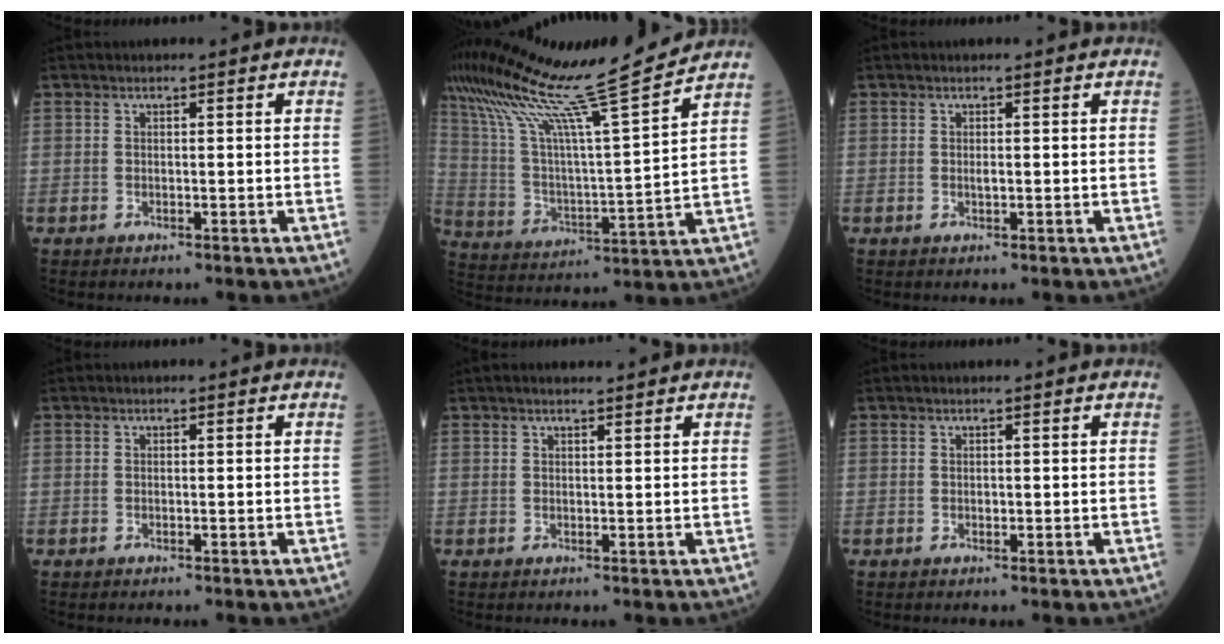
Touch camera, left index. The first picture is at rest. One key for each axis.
{"total": 20.1, "fx": 17.0, "fy": -1.9, "fz": 10.5, "tx": -0.201, "ty": -0.024, "tz": 0.286}
{"total": 0.5, "fx": 0.1, "fy": 0.1, "fz": 0.5, "tx": -0.013, "ty": -0.001, "tz": 0.003}
{"total": 0.0}
{"total": 2.1, "fx": 1.9, "fy": 0.1, "fz": 0.9, "tx": -0.014, "ty": 0.011, "tz": 0.031}
{"total": 0.0}